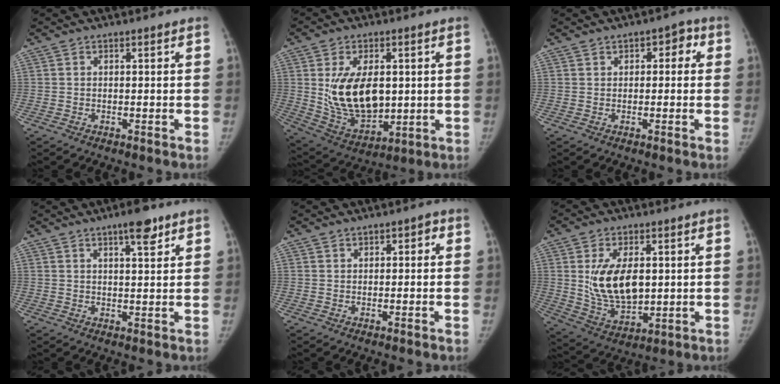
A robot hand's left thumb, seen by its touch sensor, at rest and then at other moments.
{"total": 15.5, "force": [1.5, 9.5, 12.2], "torque": [-0.181, -0.019, 0.048]}
{"total": 3.4, "force": [0.9, 2.4, 2.2], "torque": [0.000, 0.005, 0.005]}
{"total": 5.3, "force": [3.3, 1.5, 3.9], "torque": [-0.046, -0.018, 0.048]}
{"total": 1.9, "force": [0.7, 1.4, 1.1], "torque": [-0.001, 0.002, 0.006]}
{"total": 12.8, "force": [1.8, 7.4, 10.2], "torque": [-0.160, -0.018, 0.048]}